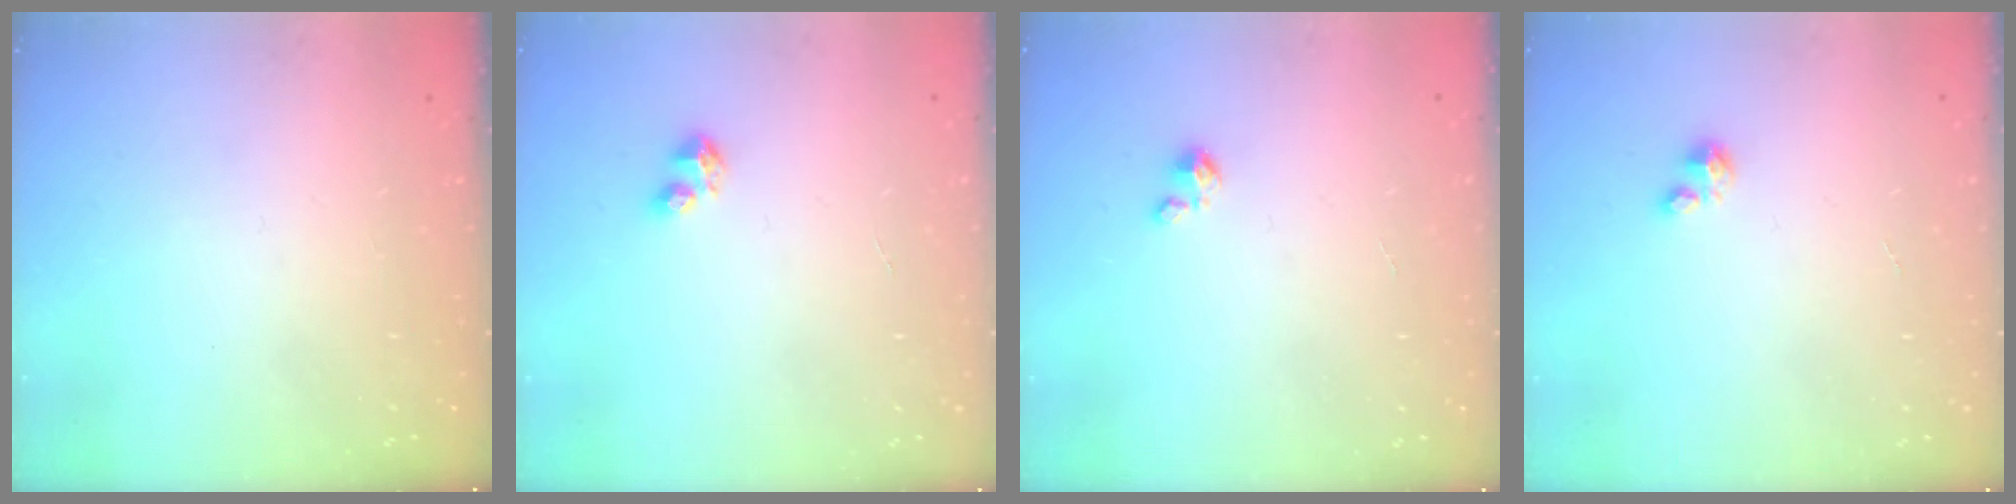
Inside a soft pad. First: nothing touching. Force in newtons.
{"total": 3.4, "press": 3.4, "slide": 0.2}
{"total": 1.3, "press": 1.3, "slide": 0.1}
{"total": 0.7, "press": 0.7, "slide": 0.2}